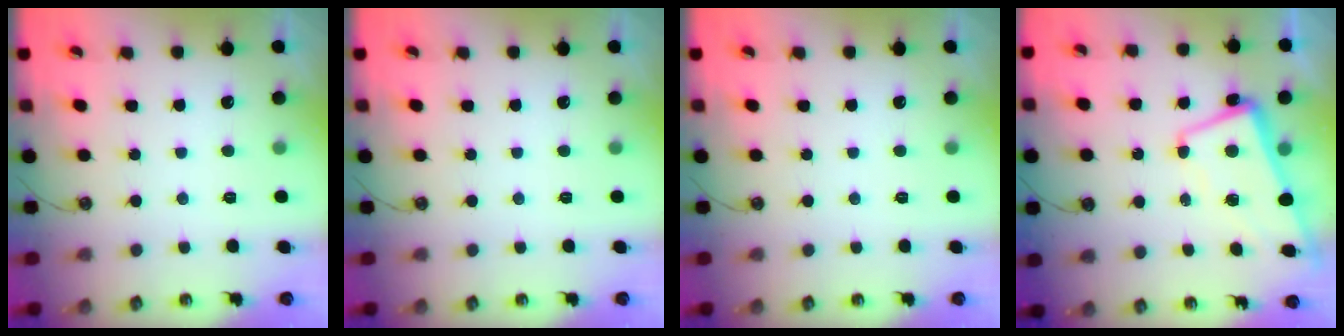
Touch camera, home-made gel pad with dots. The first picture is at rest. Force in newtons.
{"total": 0.0}
{"total": 0.0}
{"total": 1.1, "press": 0.6, "slide": 0.9}